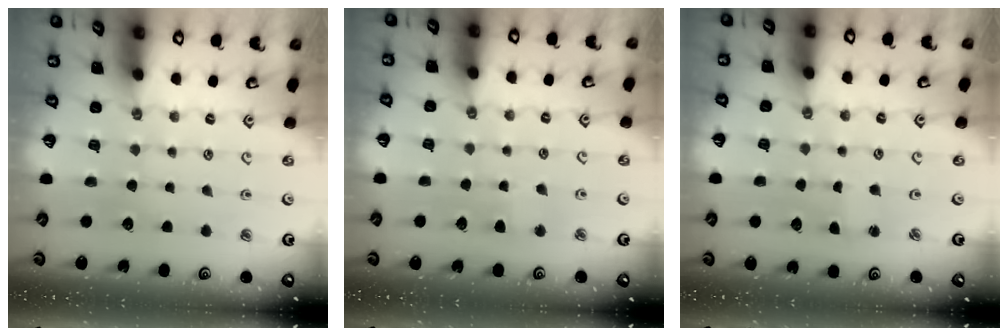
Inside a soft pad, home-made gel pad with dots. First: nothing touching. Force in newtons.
{"total": 2.5, "press": 2.5, "slide": 0.5}
{"total": 1.5, "press": 1.5, "slide": 0.2}